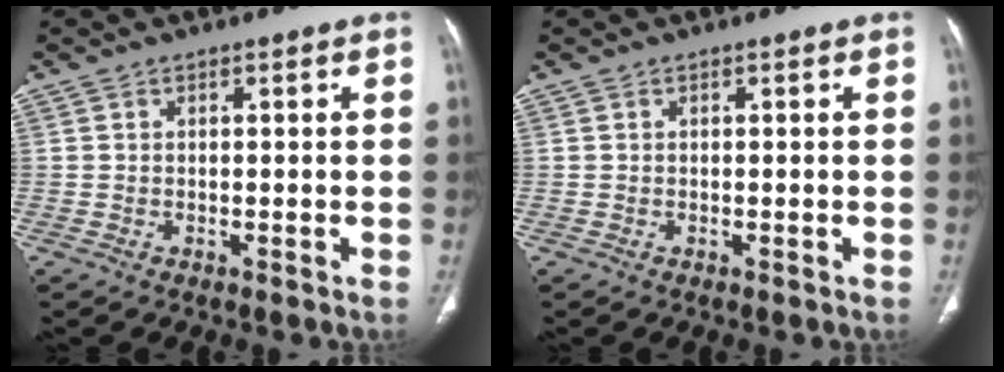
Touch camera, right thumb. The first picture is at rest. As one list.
[{"total": 0.0}]